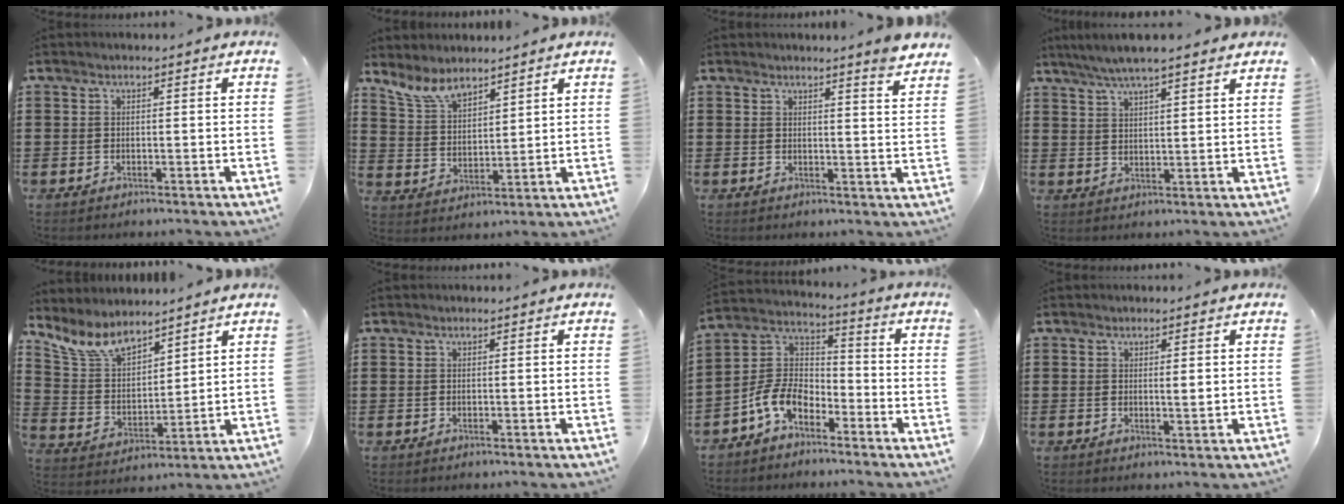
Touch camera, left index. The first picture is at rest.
{"total": 6.5, "force": [5.6, 2.1, 2.6], "torque": [-0.070, -0.014, 0.105]}
{"total": 3.5, "force": [3.2, -0.8, 1.1], "torque": [-0.024, -0.015, 0.056]}
{"total": 5.1, "force": [4.3, 0.3, 2.7], "torque": [-0.064, -0.009, 0.074]}
{"total": 8.2, "force": [6.8, 2.9, 3.5], "torque": [-0.097, -0.021, 0.127]}
{"total": 0.0}
{"total": 8.7, "force": [-5.6, 4.8, 4.5], "torque": [-0.127, 0.006, -0.118]}
{"total": 1.6, "force": [0.5, 0.1, 1.5], "torque": [-0.030, 0.001, 0.008]}